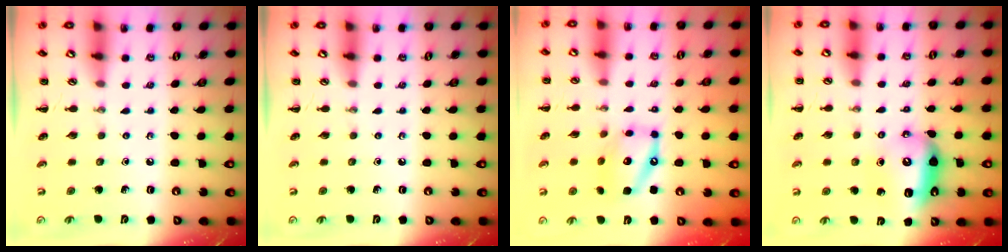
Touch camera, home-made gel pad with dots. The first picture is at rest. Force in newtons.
{"total": 0.0}
{"total": 13.5, "press": 13.3, "slide": 2.5}
{"total": 9.5, "press": 9.5, "slide": 1.1}